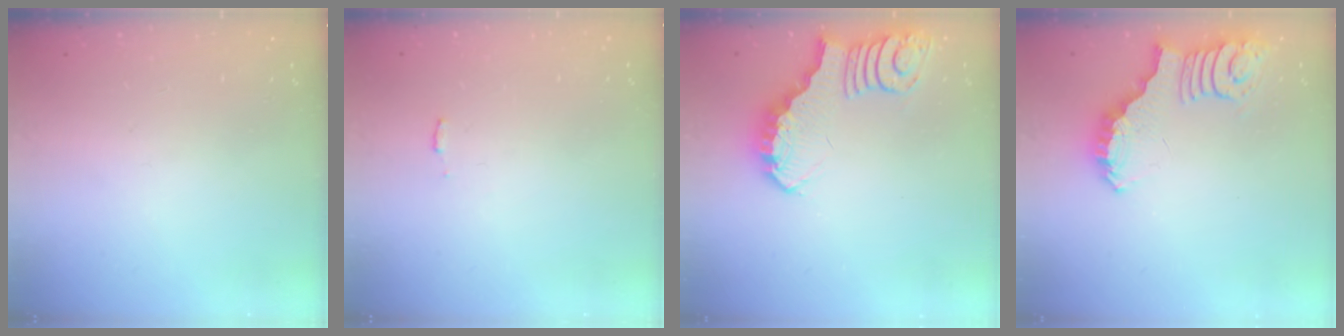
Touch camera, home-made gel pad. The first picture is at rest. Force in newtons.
{"total": 3.0, "press": 3.0, "slide": 0.2}
{"total": 3.0, "press": 3.0, "slide": 0.5}
{"total": 2.6, "press": 2.5, "slide": 0.6}